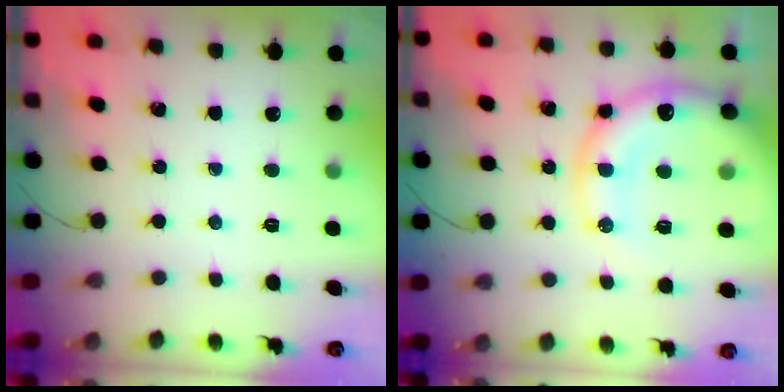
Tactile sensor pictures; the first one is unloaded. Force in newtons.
{"total": 18.3, "press": 17.8, "slide": 4.0}